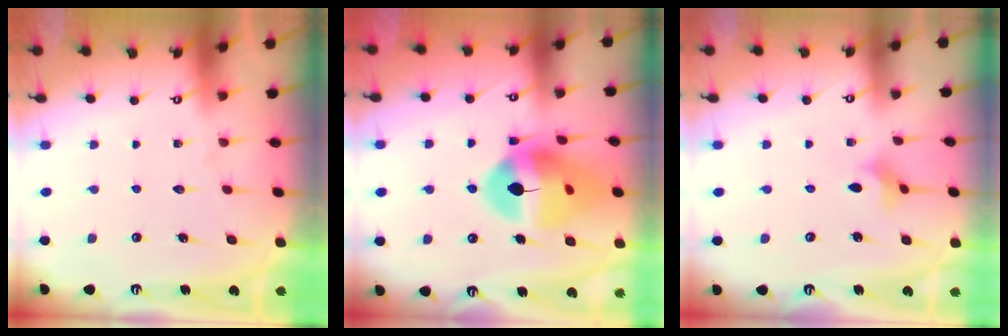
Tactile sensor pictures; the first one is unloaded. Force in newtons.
{"total": 17.0, "press": 16.9, "slide": 1.8}
{"total": 2.7, "press": 2.6, "slide": 0.7}